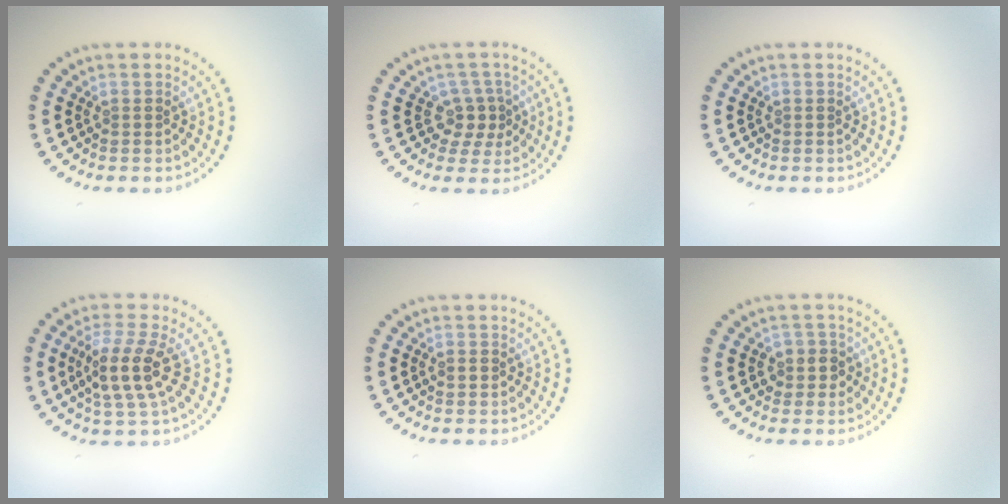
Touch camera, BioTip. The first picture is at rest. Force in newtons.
{"total": 2.4, "press": 1.9, "slide": 1.6}
{"total": 0.0}
{"total": 4.0, "press": 3.6, "slide": 1.8}
{"total": 1.1, "press": 1.1, "slide": 0.1}
{"total": 1.8, "press": 1.7, "slide": 0.8}